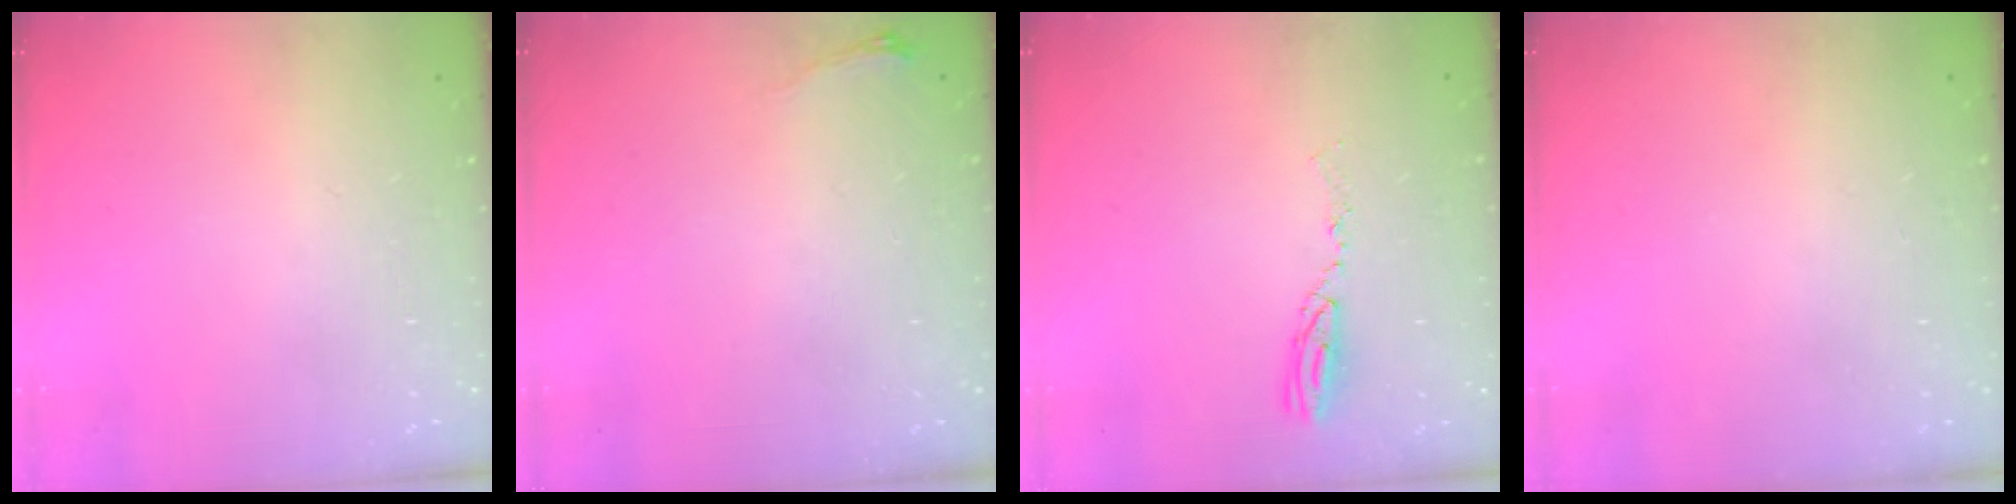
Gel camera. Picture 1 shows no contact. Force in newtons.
{"total": 3.1, "press": 3.0, "slide": 0.9}
{"total": 5.4, "press": 5.3, "slide": 0.6}
{"total": 0.0}